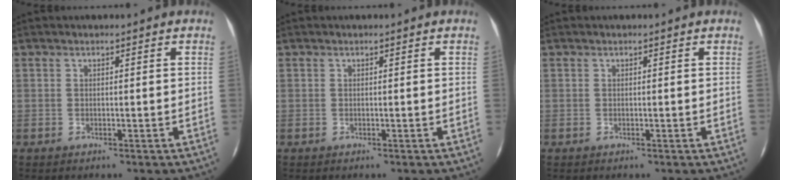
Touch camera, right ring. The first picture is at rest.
{"total": 0.0}
{"total": 0.0}